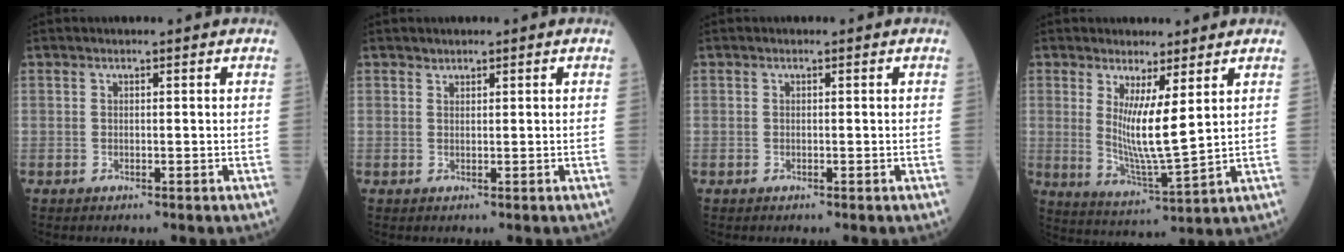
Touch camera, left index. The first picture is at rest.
{"total": 0.6, "force": [0.6, 0.2, -0.1], "torque": [-0.001, 0.001, 0.010]}
{"total": 0.0}
{"total": 7.7, "force": [2.3, 0.3, 7.3], "torque": [-0.145, -0.028, 0.047]}